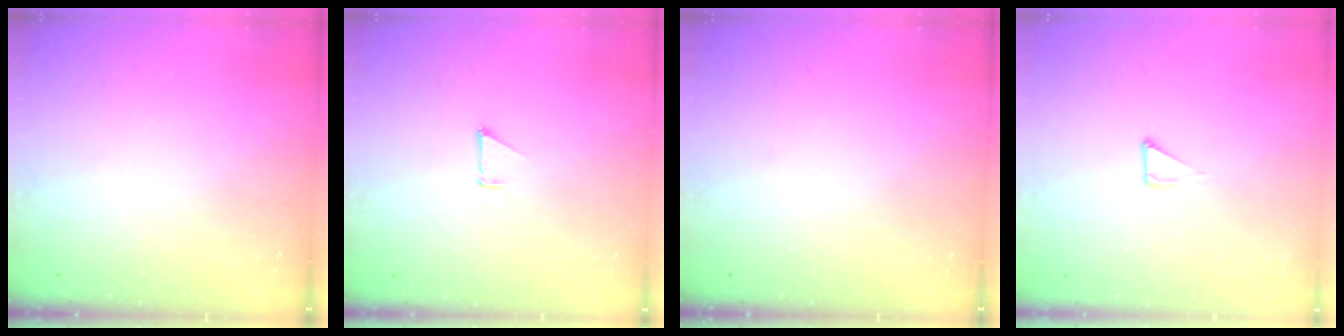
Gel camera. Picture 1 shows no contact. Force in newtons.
{"total": 0.8, "press": 0.8, "slide": 0.1}
{"total": 0.0}
{"total": 2.7, "press": 2.7, "slide": 0.3}